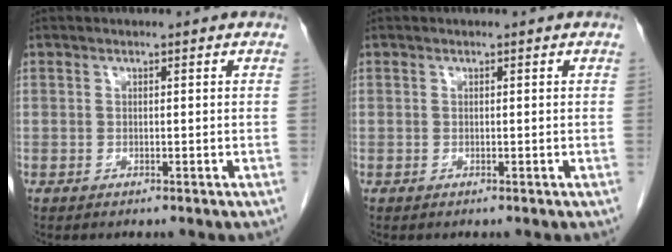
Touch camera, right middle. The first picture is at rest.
{"total": 0.0}